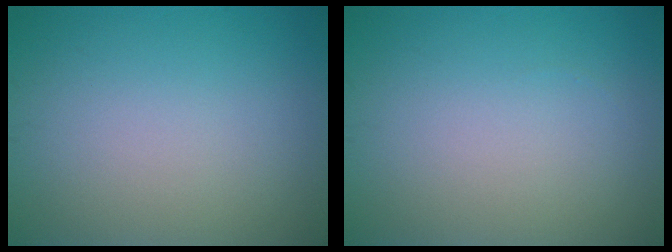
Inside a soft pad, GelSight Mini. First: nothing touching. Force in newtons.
{"total": 0.0}